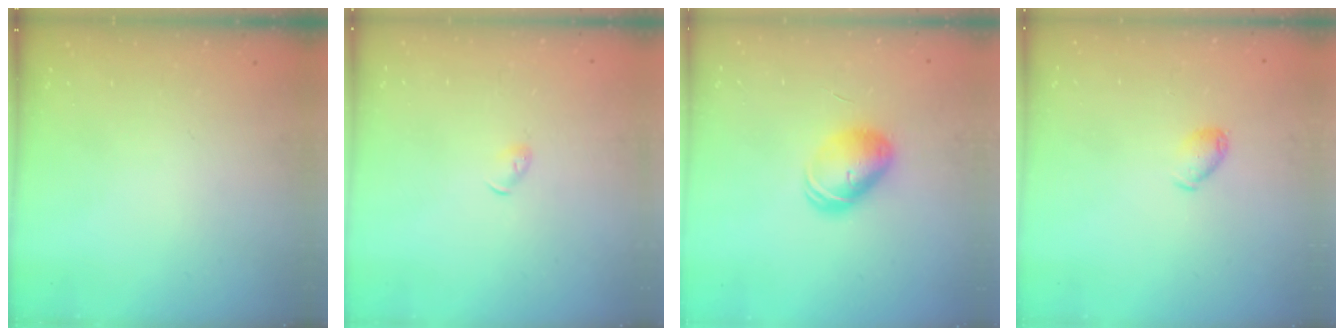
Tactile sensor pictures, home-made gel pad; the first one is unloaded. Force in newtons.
{"total": 3.3, "press": 3.2, "slide": 0.7}
{"total": 9.3, "press": 9.2, "slide": 1.4}
{"total": 6.0, "press": 5.9, "slide": 1.1}